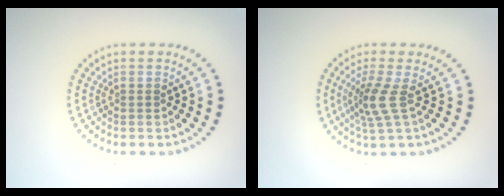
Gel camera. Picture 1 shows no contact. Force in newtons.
{"total": 2.8, "press": 2.0, "slide": 1.9}